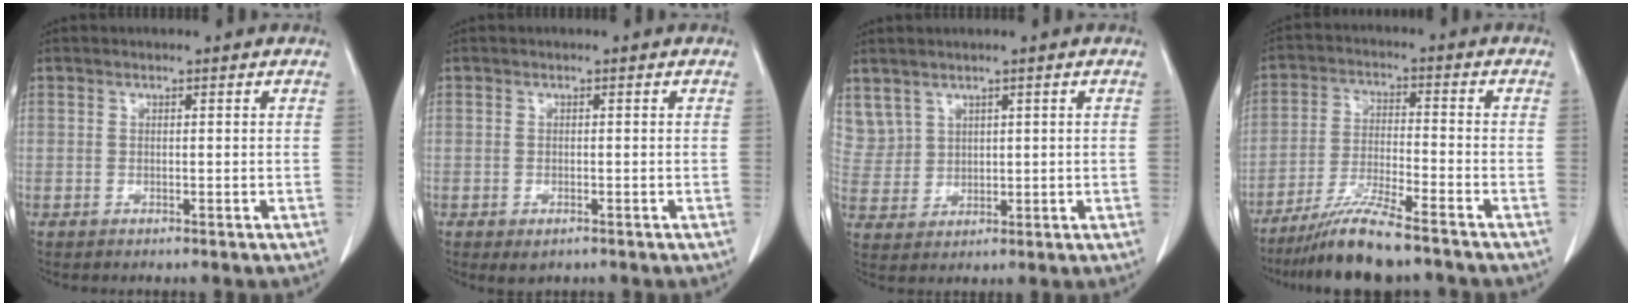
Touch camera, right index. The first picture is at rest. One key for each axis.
{"total": 1.4, "fx": -0.8, "fy": 0.8, "fz": 0.9, "tx": -0.014, "ty": 0.000, "tz": -0.004}
{"total": 6.1, "fx": 4.1, "fy": 4.5, "fz": 0.8, "tx": -0.025, "ty": 0.013, "tz": 0.098}
{"total": 9.4, "fx": -7.7, "fy": 0.2, "fz": 5.4, "tx": -0.100, "ty": -0.027, "tz": -0.140}